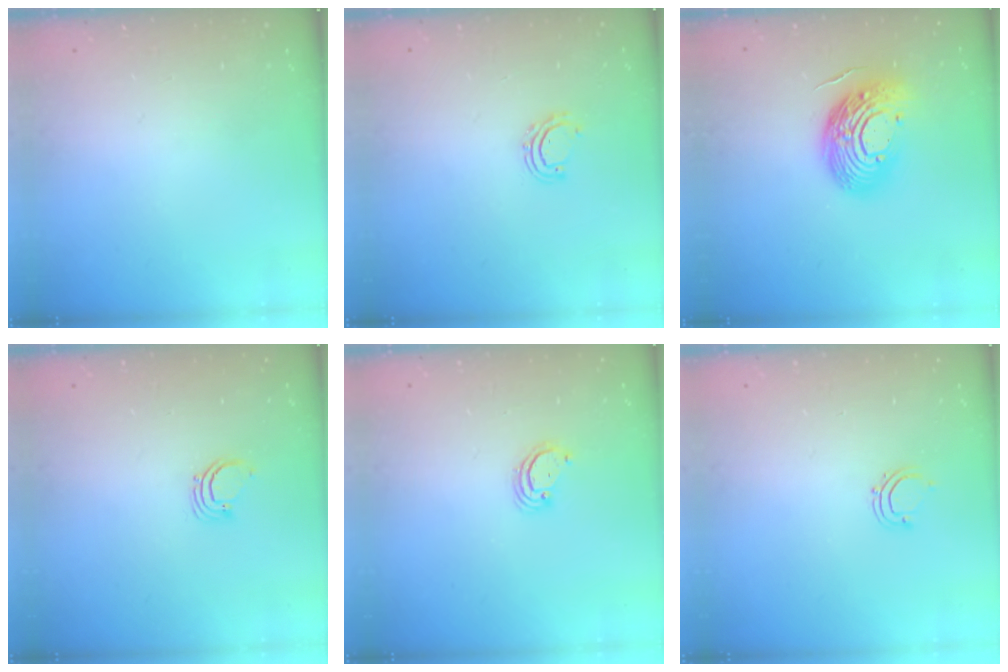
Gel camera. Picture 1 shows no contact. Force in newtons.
{"total": 6.1, "press": 5.9, "slide": 1.4}
{"total": 18.7, "press": 18.7, "slide": 1.6}
{"total": 2.3, "press": 2.3, "slide": 0.1}
{"total": 3.1, "press": 3.1, "slide": 0.2}
{"total": 3.7, "press": 3.6, "slide": 0.8}